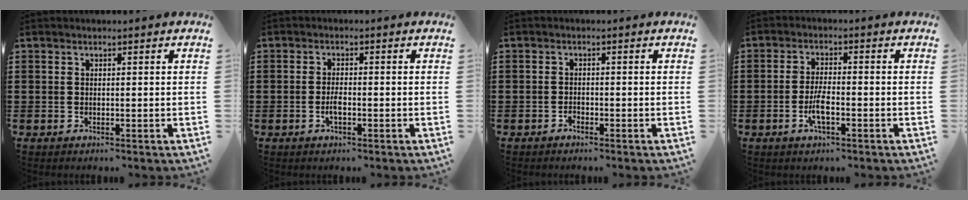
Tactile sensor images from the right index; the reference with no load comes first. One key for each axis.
{"total": 2.3, "fx": -0.8, "fy": 0.7, "fz": 2.0, "tx": -0.038, "ty": 0.001, "tz": -0.014}
{"total": 1.0, "fx": -0.8, "fy": 0.4, "fz": 0.3, "tx": -0.008, "ty": -0.001, "tz": -0.017}
{"total": 4.3, "fx": -1.6, "fy": 1.1, "fz": 3.8, "tx": -0.086, "ty": -0.005, "tz": -0.034}